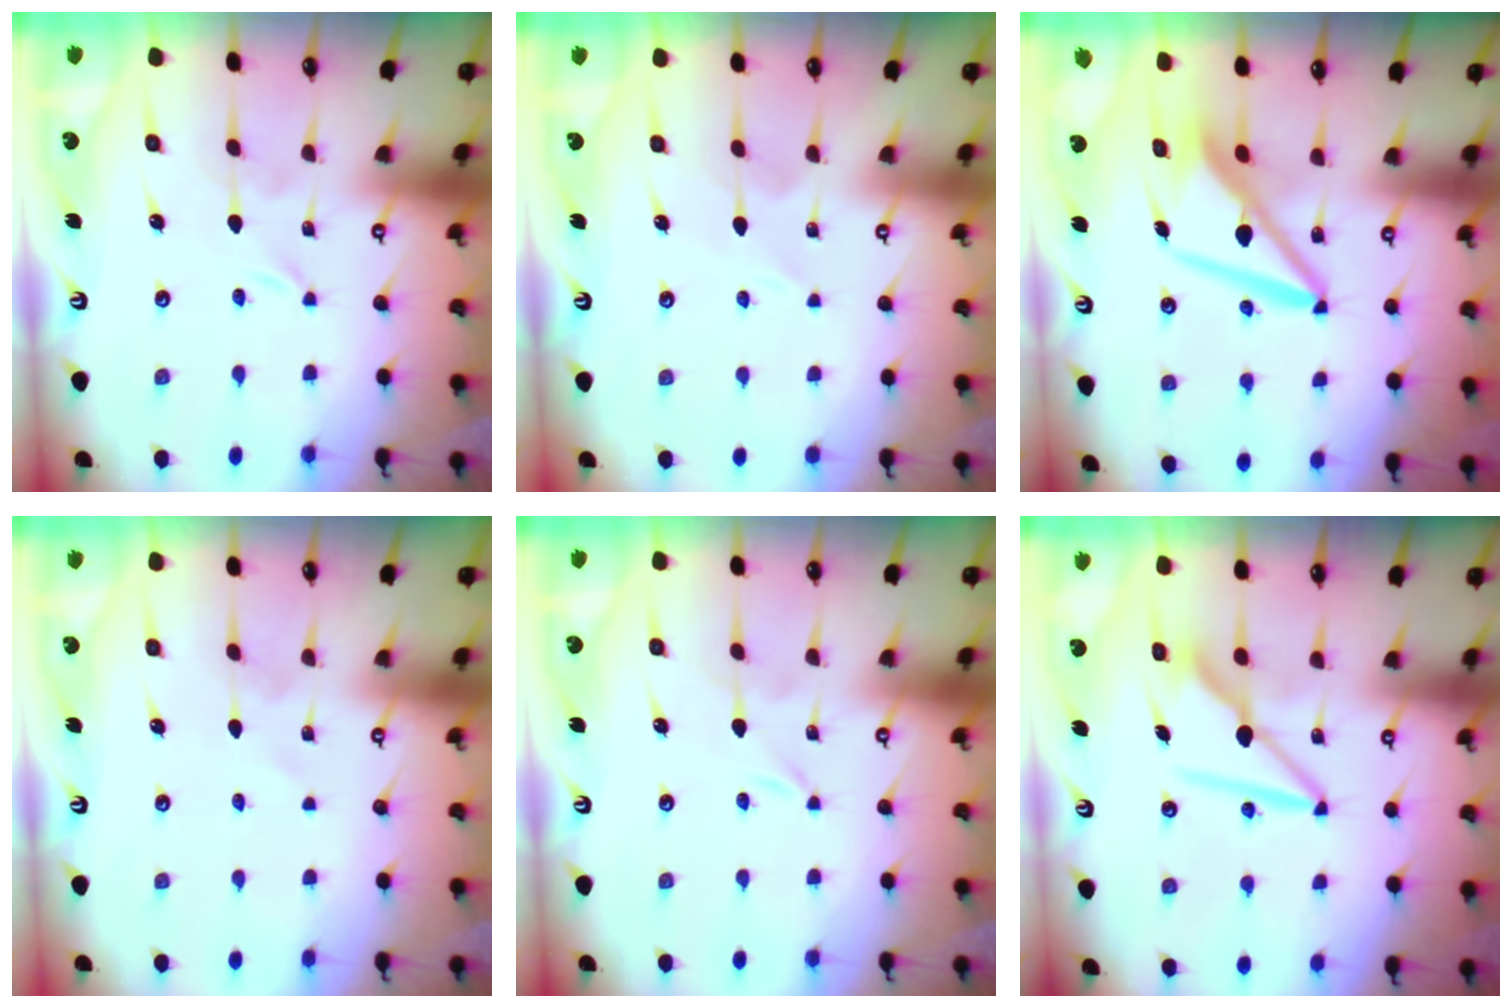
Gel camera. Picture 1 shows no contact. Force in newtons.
{"total": 2.2, "press": 2.2, "slide": 0.3}
{"total": 9.7, "press": 9.6, "slide": 1.0}
{"total": 0.6, "press": 0.6, "slide": 0.1}
{"total": 0.0}
{"total": 9.6, "press": 9.6, "slide": 0.4}